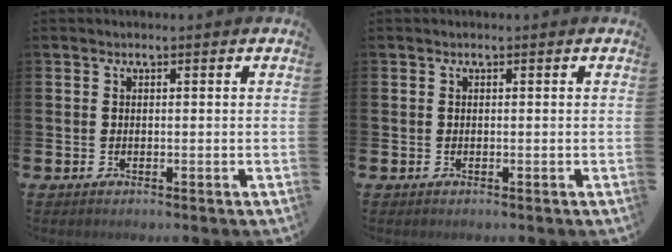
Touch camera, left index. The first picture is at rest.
{"total": 0.0}